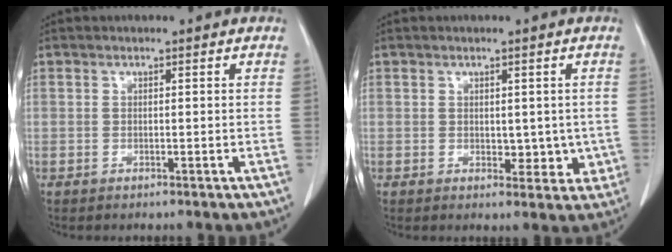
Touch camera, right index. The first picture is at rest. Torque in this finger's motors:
{"motor_torque": [-0.07, 0.17, 0.12, 0.00]}